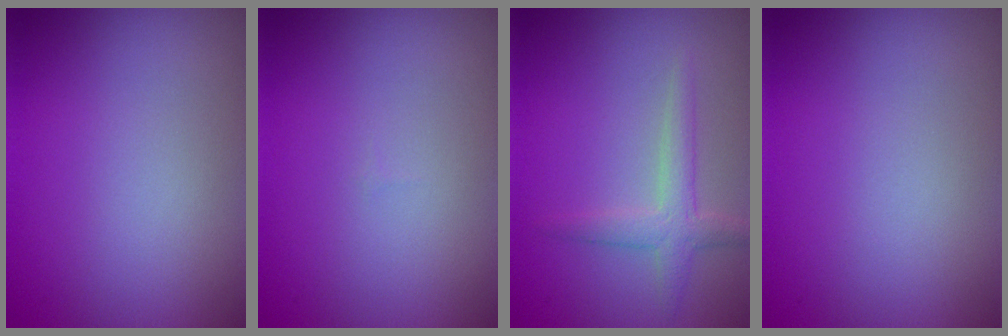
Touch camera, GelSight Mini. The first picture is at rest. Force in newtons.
{"total": 0.0}
{"total": 2.2, "press": 2.2, "slide": 0.1}
{"total": 0.0}